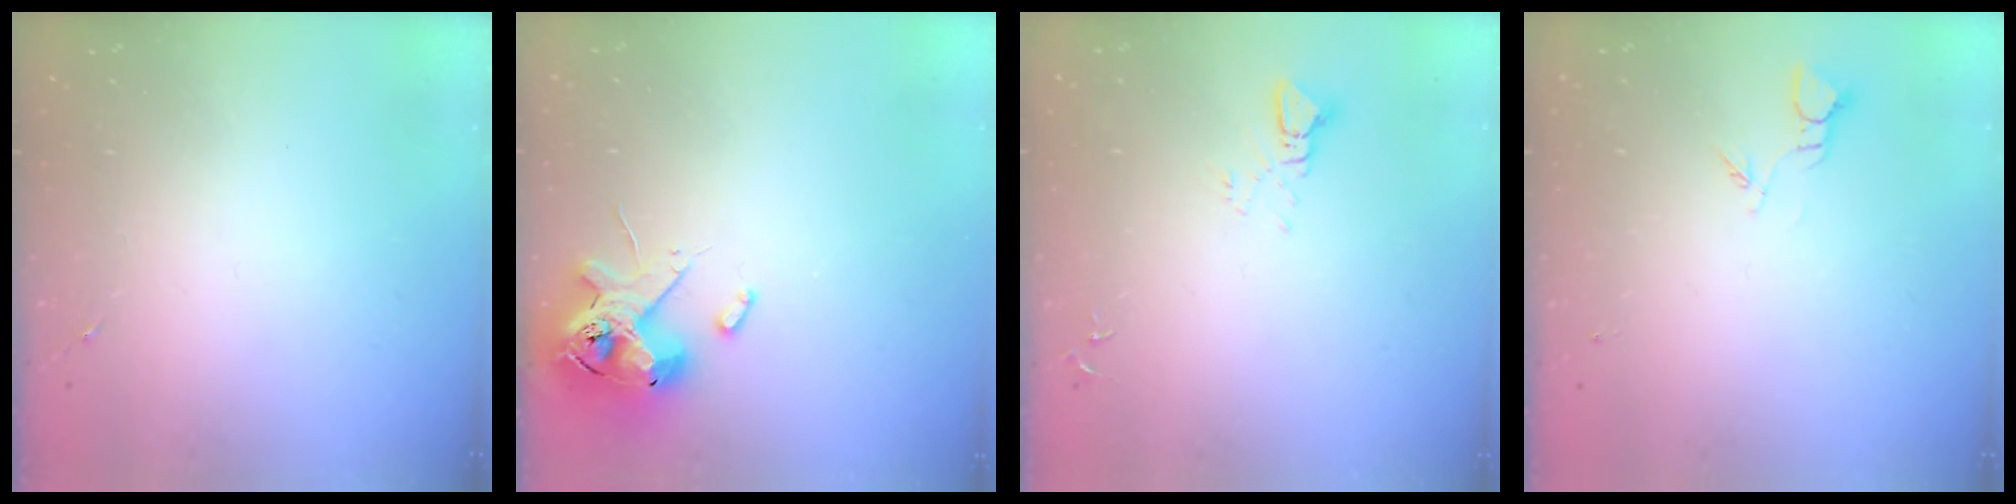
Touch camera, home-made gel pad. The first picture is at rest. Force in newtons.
{"total": 12.8, "press": 12.6, "slide": 2.0}
{"total": 2.7, "press": 2.7, "slide": 0.1}
{"total": 2.7, "press": 2.7, "slide": 0.3}